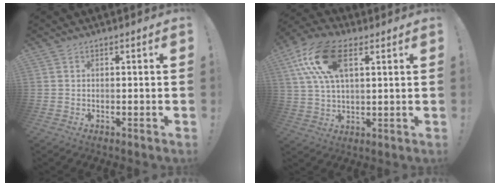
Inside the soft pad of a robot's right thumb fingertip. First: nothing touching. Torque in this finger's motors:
{"motor_torque": [0.42, 0.44, 0.51, -0.12, 0.14]}